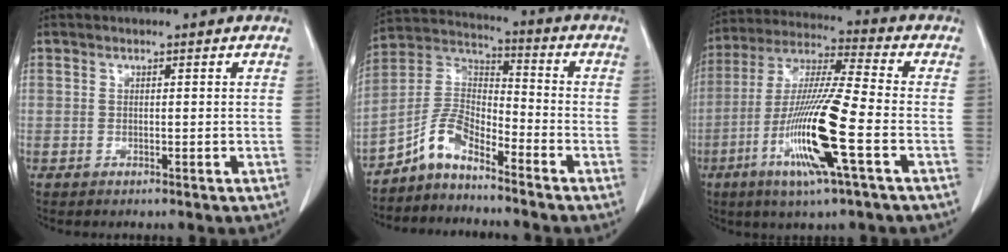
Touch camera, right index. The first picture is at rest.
{"total": 7.4, "force": [-5.8, 2.3, 3.9], "torque": [-0.087, 0.021, -0.120]}
{"total": 15.9, "force": [-5.4, 0.1, 14.9], "torque": [-0.304, -0.019, -0.105]}